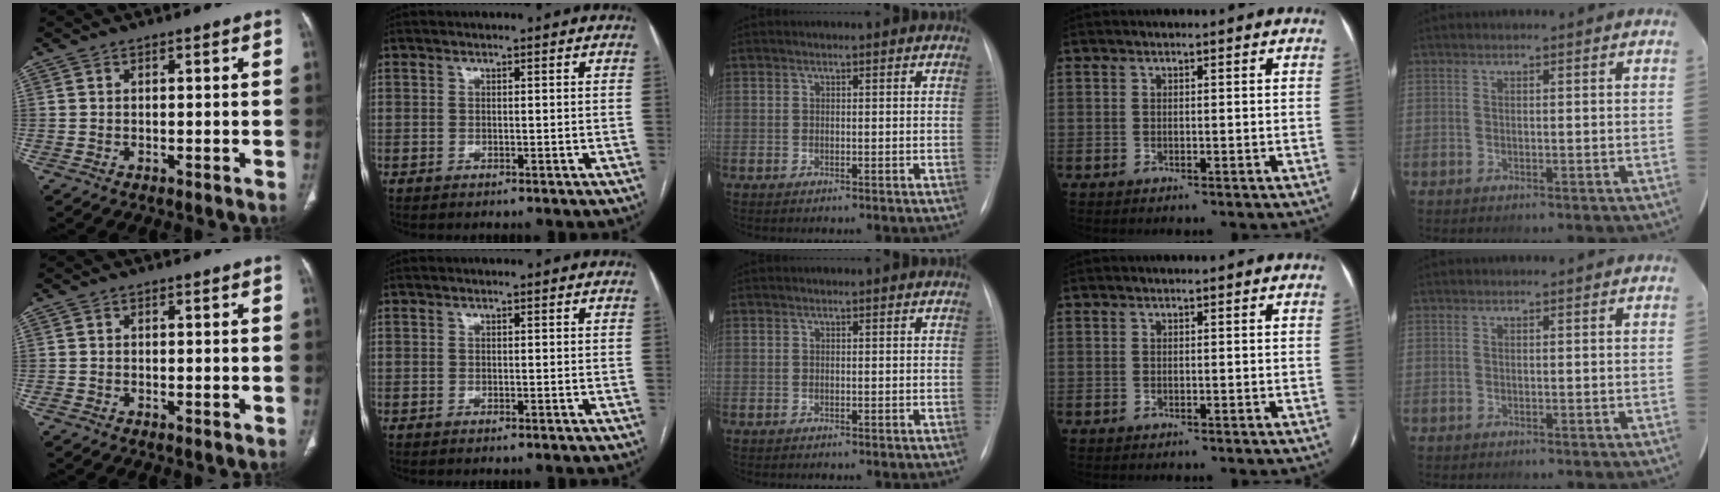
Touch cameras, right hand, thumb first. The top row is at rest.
{"thumb": {"total": 0.7, "force": [-0.4, 0.4, 0.5], "torque": [-0.008, -0.002, -0.007]}}